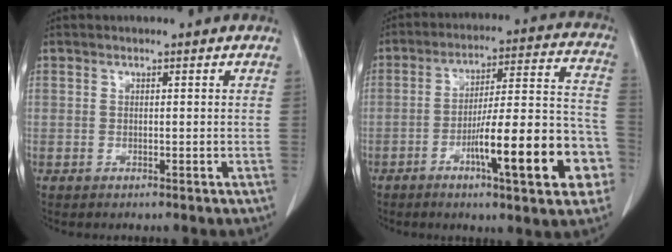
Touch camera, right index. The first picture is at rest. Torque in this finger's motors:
{"motor_torque": [0.87, -0.50, 0.56, 0.21]}